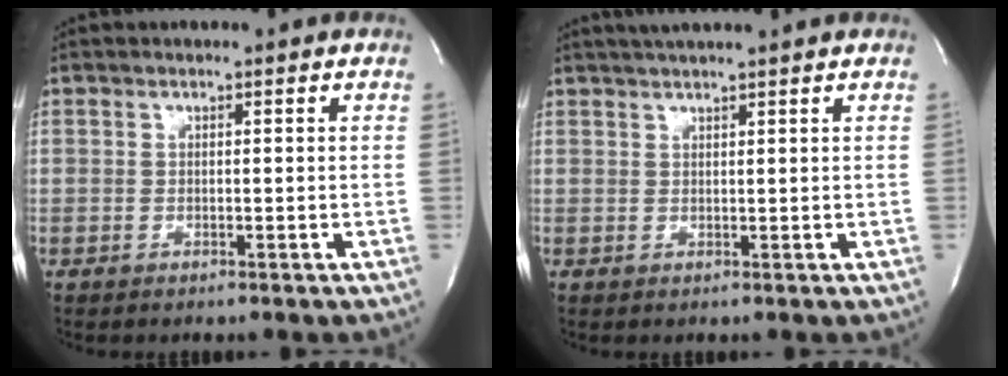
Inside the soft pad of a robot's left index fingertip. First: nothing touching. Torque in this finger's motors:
{"motor_torque": [-0.17, -0.22, 0.07, 0.02]}